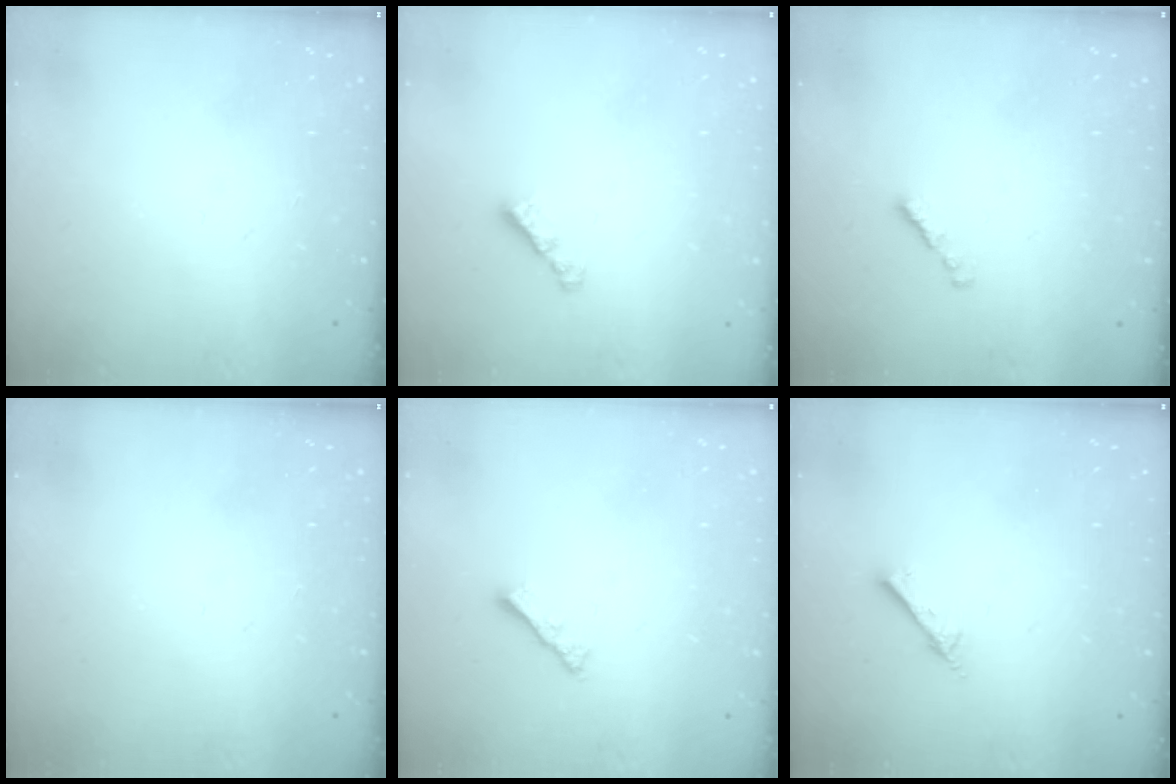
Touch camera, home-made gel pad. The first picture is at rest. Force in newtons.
{"total": 2.2, "press": 2.1, "slide": 0.6}
{"total": 1.3, "press": 1.1, "slide": 0.6}
{"total": 0.0}
{"total": 2.5, "press": 2.4, "slide": 0.5}
{"total": 2.0, "press": 2.0, "slide": 0.2}